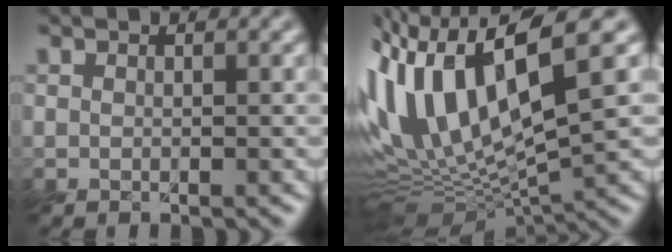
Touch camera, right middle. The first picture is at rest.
{"total": 13.0, "force": [1.1, 4.7, 12.1], "torque": [-0.237, 0.010, 0.024]}